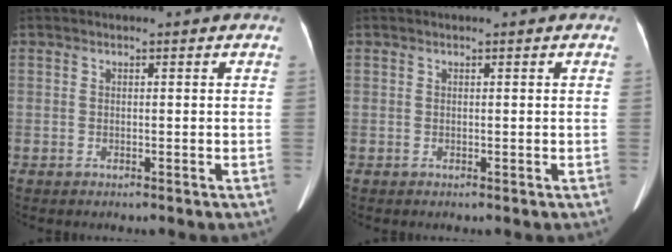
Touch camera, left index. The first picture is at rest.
{"total": 0.0}